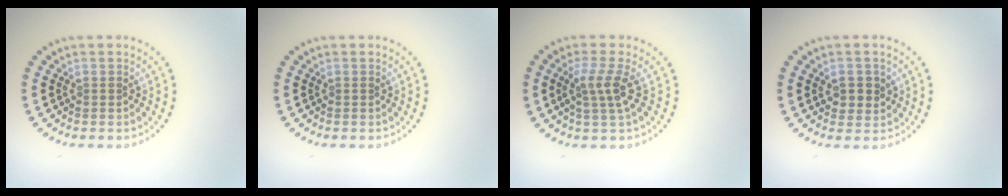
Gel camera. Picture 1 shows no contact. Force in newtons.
{"total": 0.0}
{"total": 2.6, "press": 2.0, "slide": 1.7}
{"total": 2.2, "press": 2.1, "slide": 0.5}